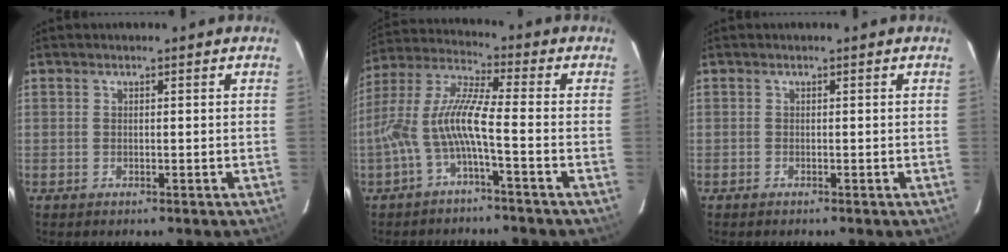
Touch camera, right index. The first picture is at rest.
{"total": 10.3, "force": [-3.6, 0.9, 9.6], "torque": [-0.209, 0.010, -0.069]}
{"total": 0.0}